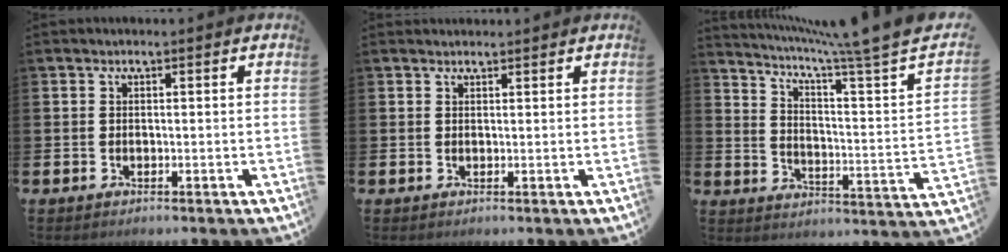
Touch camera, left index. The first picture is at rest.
{"total": 1.0, "force": [1.0, 0.2, 0.0], "torque": [0.012, -0.002, 0.016]}
{"total": 6.4, "force": [5.5, -0.6, 3.2], "torque": [-0.069, -0.063, 0.080]}